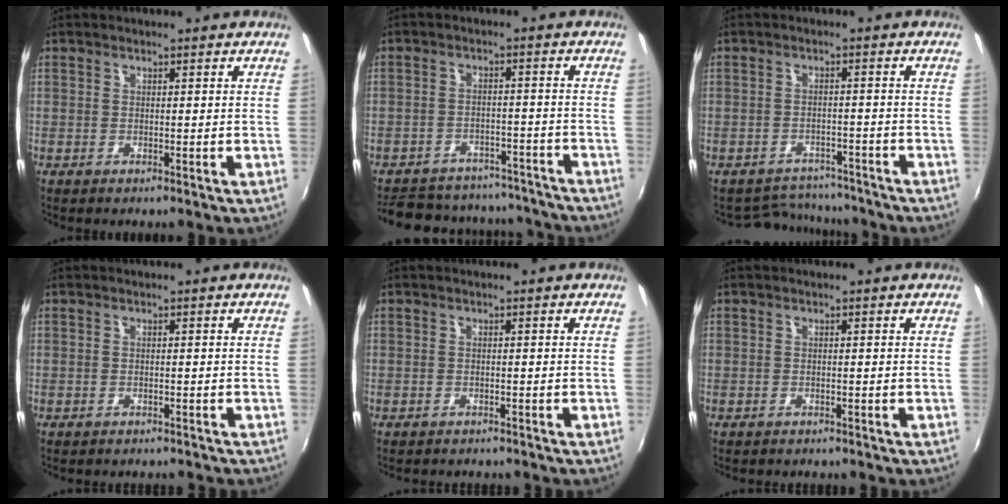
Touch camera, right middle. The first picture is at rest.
{"total": 21.0, "force": [-18.1, 8.1, 6.8], "torque": [-0.151, 0.033, -0.224]}
{"total": 7.9, "force": [-7.3, 3.0, 0.5], "torque": [-0.023, 0.017, -0.101]}
{"total": 4.3, "force": [-3.9, 1.1, 1.3], "torque": [-0.031, -0.011, -0.054]}
{"total": 3.9, "force": [-3.6, 1.0, 1.1], "torque": [-0.030, -0.012, -0.052]}
{"total": 2.5, "force": [-2.4, 0.6, 0.7], "torque": [-0.021, -0.012, -0.035]}